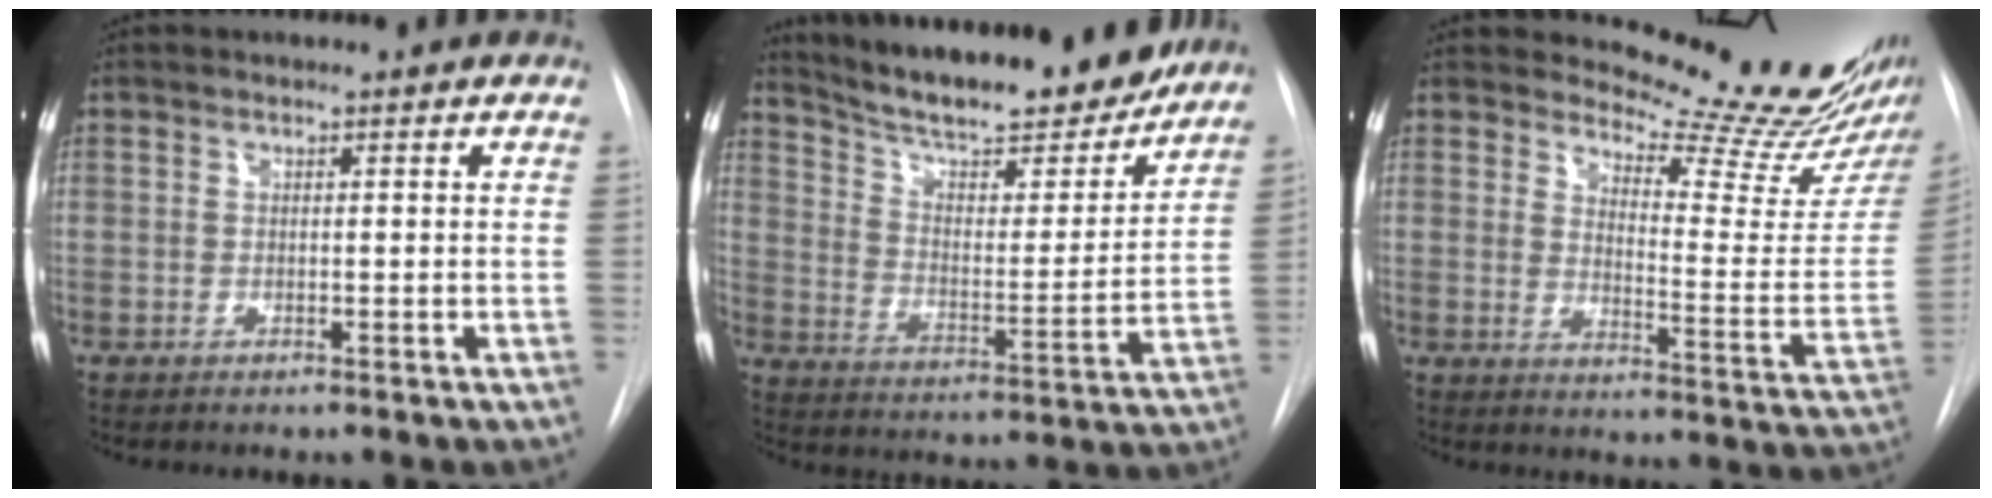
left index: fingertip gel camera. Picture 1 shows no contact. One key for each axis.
{"total": 22.4, "fx": 19.8, "fy": 4.1, "fz": 9.8, "tx": -0.158, "ty": -0.018, "tz": 0.287}
{"total": 15.8, "fx": 15.1, "fy": 0.5, "fz": 4.6, "tx": -0.063, "ty": -0.117, "tz": 0.178}